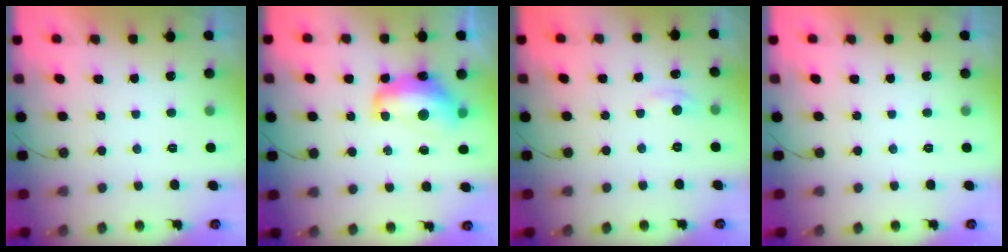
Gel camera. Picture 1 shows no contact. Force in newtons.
{"total": 12.7, "press": 12.6, "slide": 1.2}
{"total": 2.8, "press": 2.8, "slide": 0.4}
{"total": 0.0}